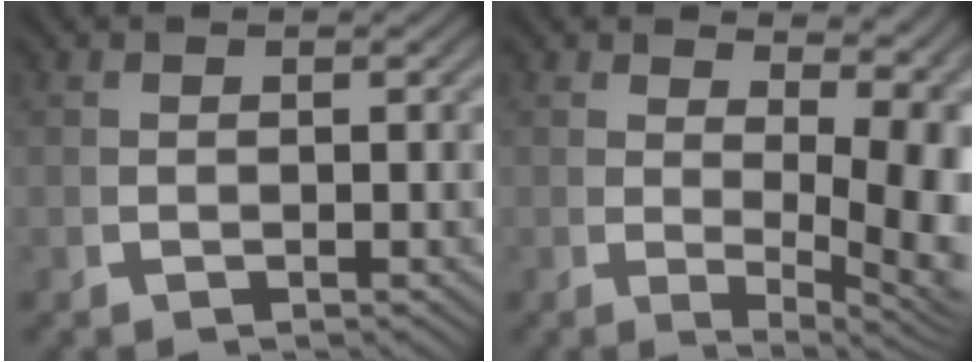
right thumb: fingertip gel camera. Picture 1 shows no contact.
{"total": 7.7, "force": [0.8, 3.8, 6.7], "torque": [-0.076, -0.029, 0.025]}